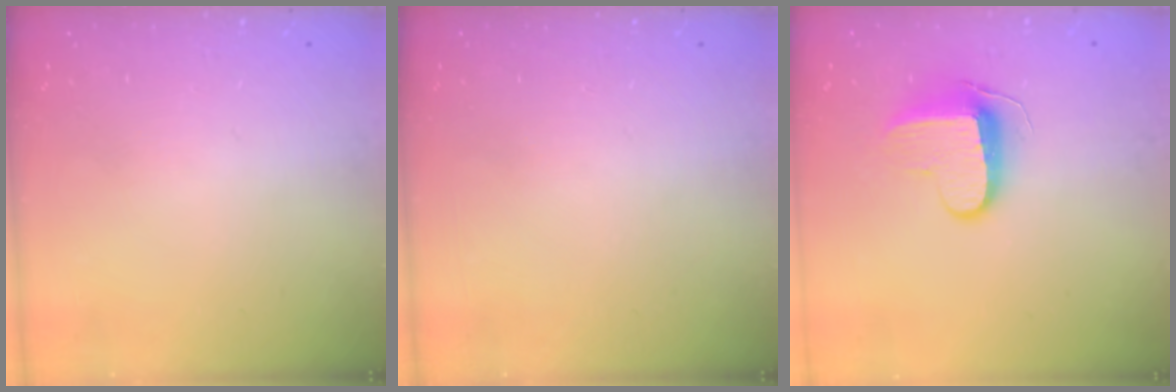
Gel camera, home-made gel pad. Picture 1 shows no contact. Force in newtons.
{"total": 0.0}
{"total": 9.6, "press": 9.6, "slide": 0.9}